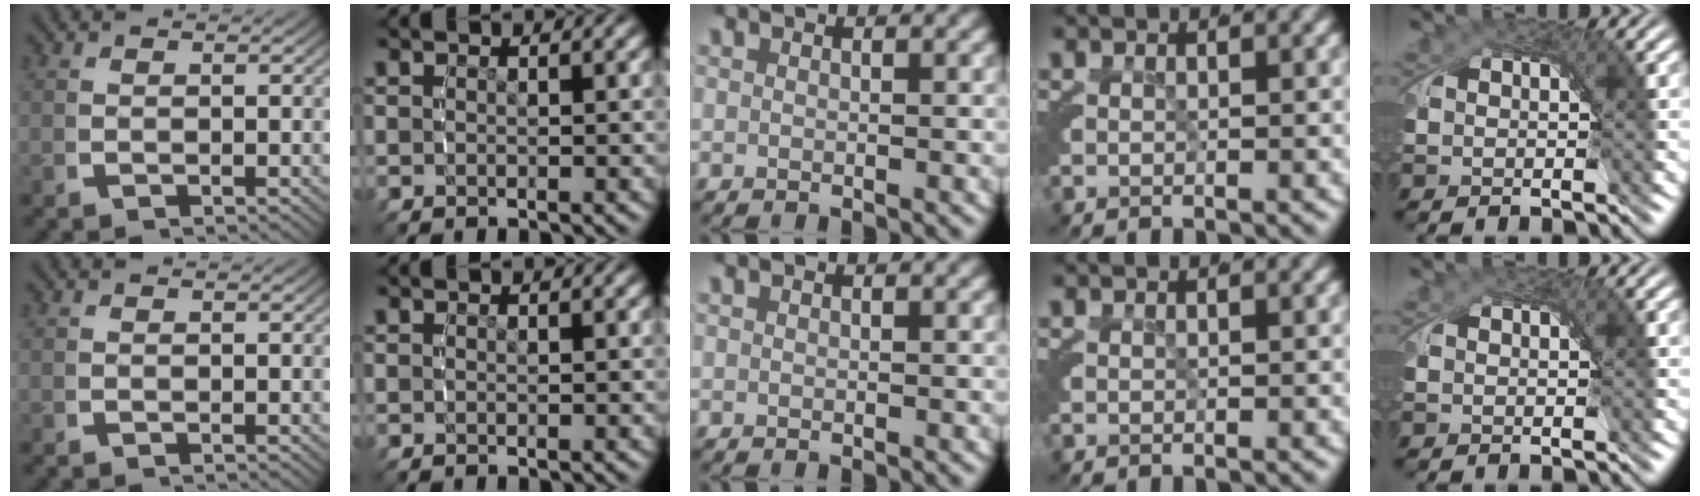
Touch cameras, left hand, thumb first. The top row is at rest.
{}